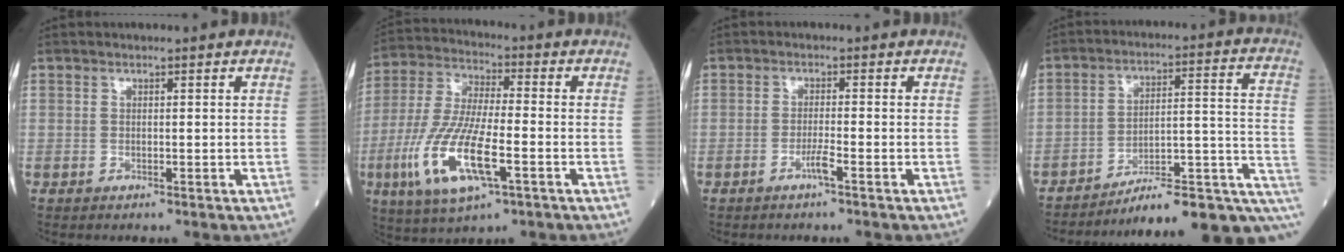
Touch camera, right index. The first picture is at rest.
{"total": 14.7, "force": [-5.1, 3.4, 13.4], "torque": [-0.288, -0.018, -0.091]}
{"total": 2.1, "force": [-1.2, -0.3, 1.7], "torque": [-0.034, -0.002, -0.026]}
{"total": 17.9, "force": [-11.4, 3.6, 13.3], "torque": [-0.113, 0.060, -0.152]}